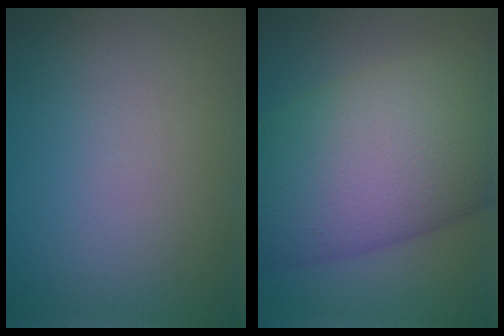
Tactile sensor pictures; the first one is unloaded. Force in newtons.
{"total": 13.6, "press": 13.6, "slide": 0.3}